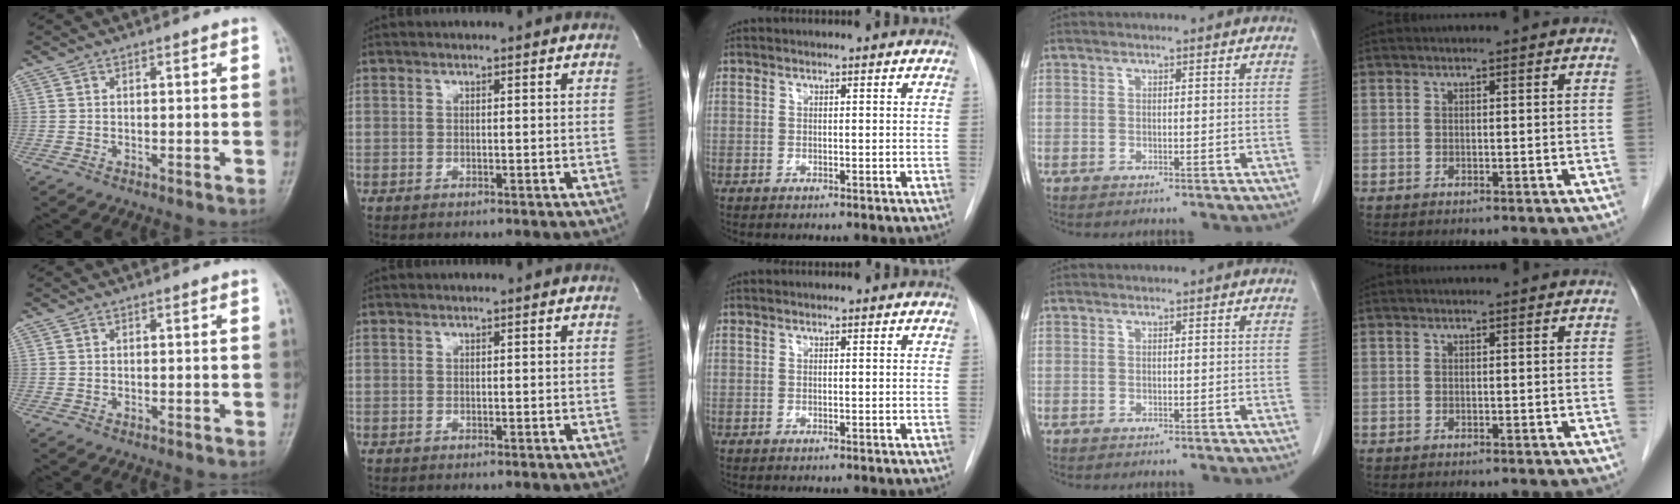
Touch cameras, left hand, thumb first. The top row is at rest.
{}